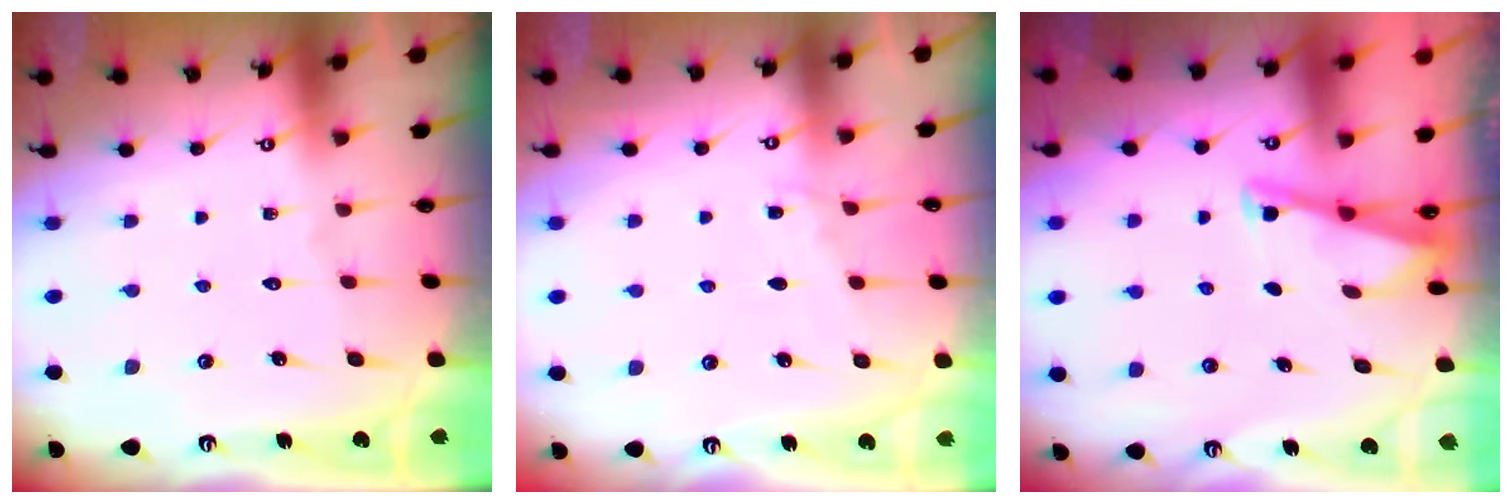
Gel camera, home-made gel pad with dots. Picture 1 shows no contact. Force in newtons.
{"total": 4.0, "press": 4.0, "slide": 0.5}
{"total": 2.7, "press": 2.7, "slide": 0.3}